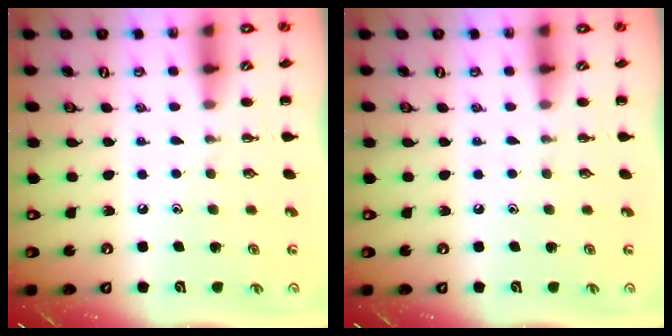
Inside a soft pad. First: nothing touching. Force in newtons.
{"total": 0.0}